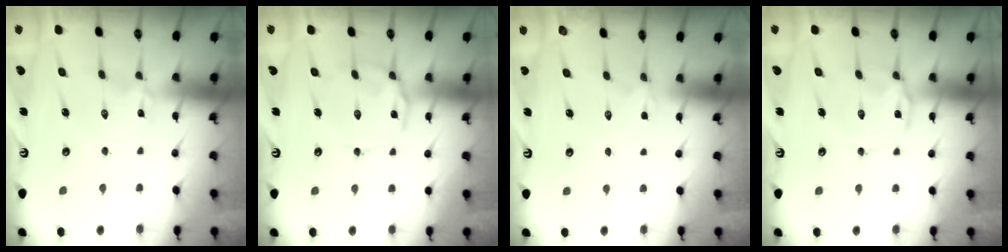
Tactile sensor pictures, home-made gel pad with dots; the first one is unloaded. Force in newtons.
{"total": 4.7, "press": 4.7, "slide": 0.3}
{"total": 1.8, "press": 1.7, "slide": 0.4}
{"total": 2.1, "press": 2.0, "slide": 0.4}